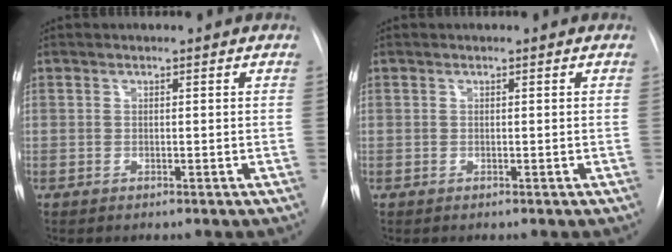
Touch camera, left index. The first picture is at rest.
{"total": 0.0}